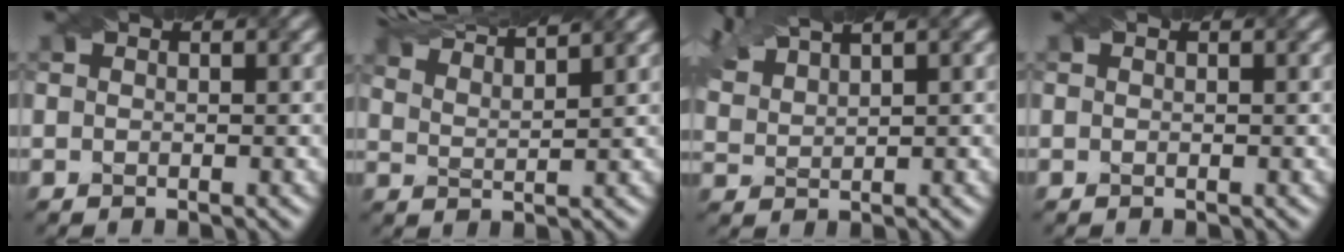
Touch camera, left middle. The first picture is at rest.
{"total": 8.9, "force": [8.2, 1.3, 3.2], "torque": [-0.067, 0.023, 0.114]}
{"total": 4.6, "force": [3.9, 1.0, 2.1], "torque": [-0.069, 0.023, 0.080]}
{"total": 0.0}